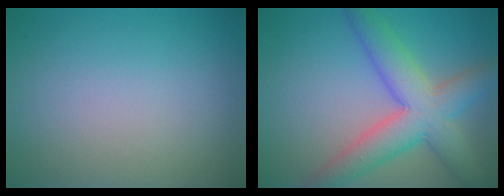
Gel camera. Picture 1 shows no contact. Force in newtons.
{"total": 7.2, "press": 7.2, "slide": 0.5}